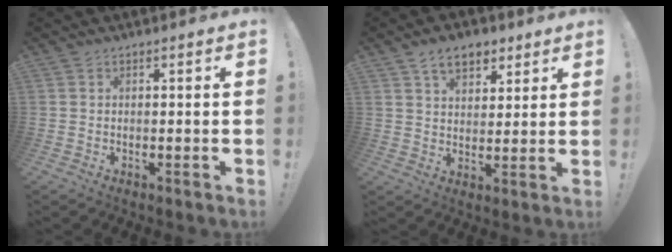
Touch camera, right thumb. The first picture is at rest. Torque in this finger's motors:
{"motor_torque": [0.76, 1.34, 0.12, 0.05, 0.00]}